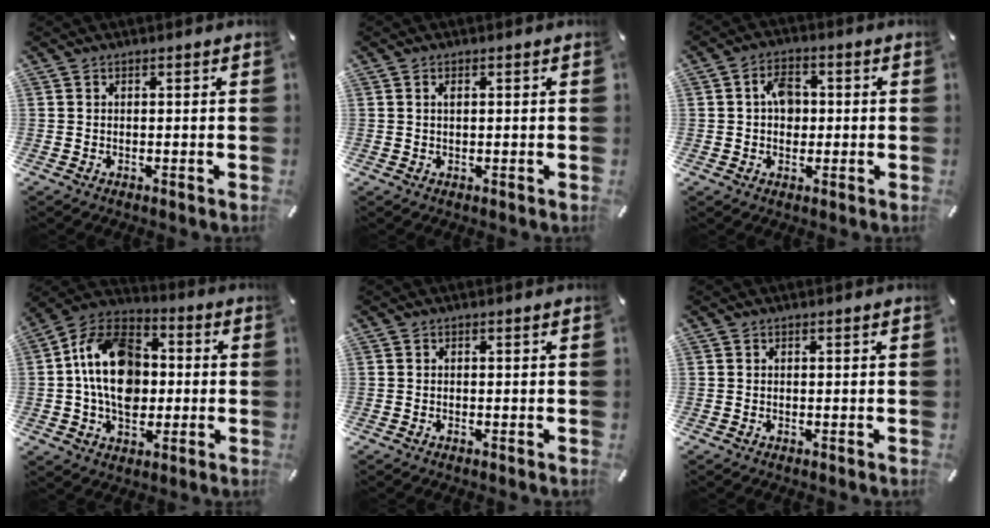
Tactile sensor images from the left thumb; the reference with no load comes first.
{"total": 1.0, "force": [0.3, 0.4, 0.8], "torque": [-0.016, 0.001, 0.005]}
{"total": 5.9, "force": [0.4, 4.3, 3.9], "torque": [-0.061, 0.006, 0.004]}
{"total": 16.6, "force": [-0.5, 12.3, 11.1], "torque": [-0.217, 0.020, -0.009]}
{"total": 0.0}
{"total": 0.0}